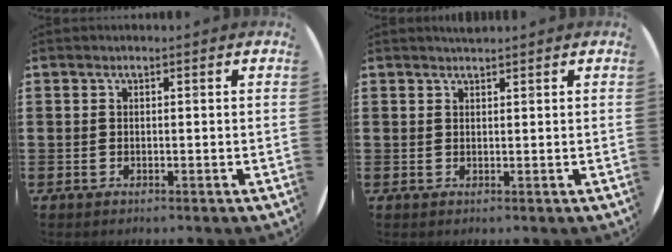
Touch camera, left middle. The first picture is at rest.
{"total": 1.0, "force": [1.0, -0.1, 0.0], "torque": [0.001, -0.001, 0.018]}